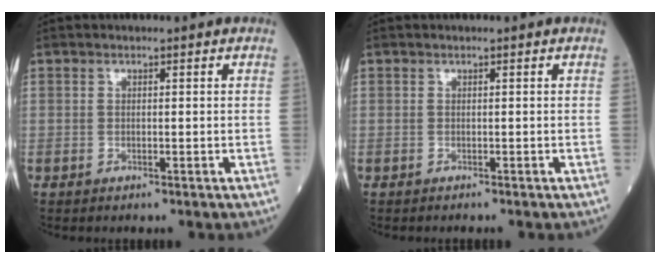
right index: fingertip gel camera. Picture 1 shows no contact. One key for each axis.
{"total": 0.7, "fx": -0.6, "fy": 0.0, "fz": 0.3, "tx": 0.000, "ty": 0.000, "tz": -0.007}